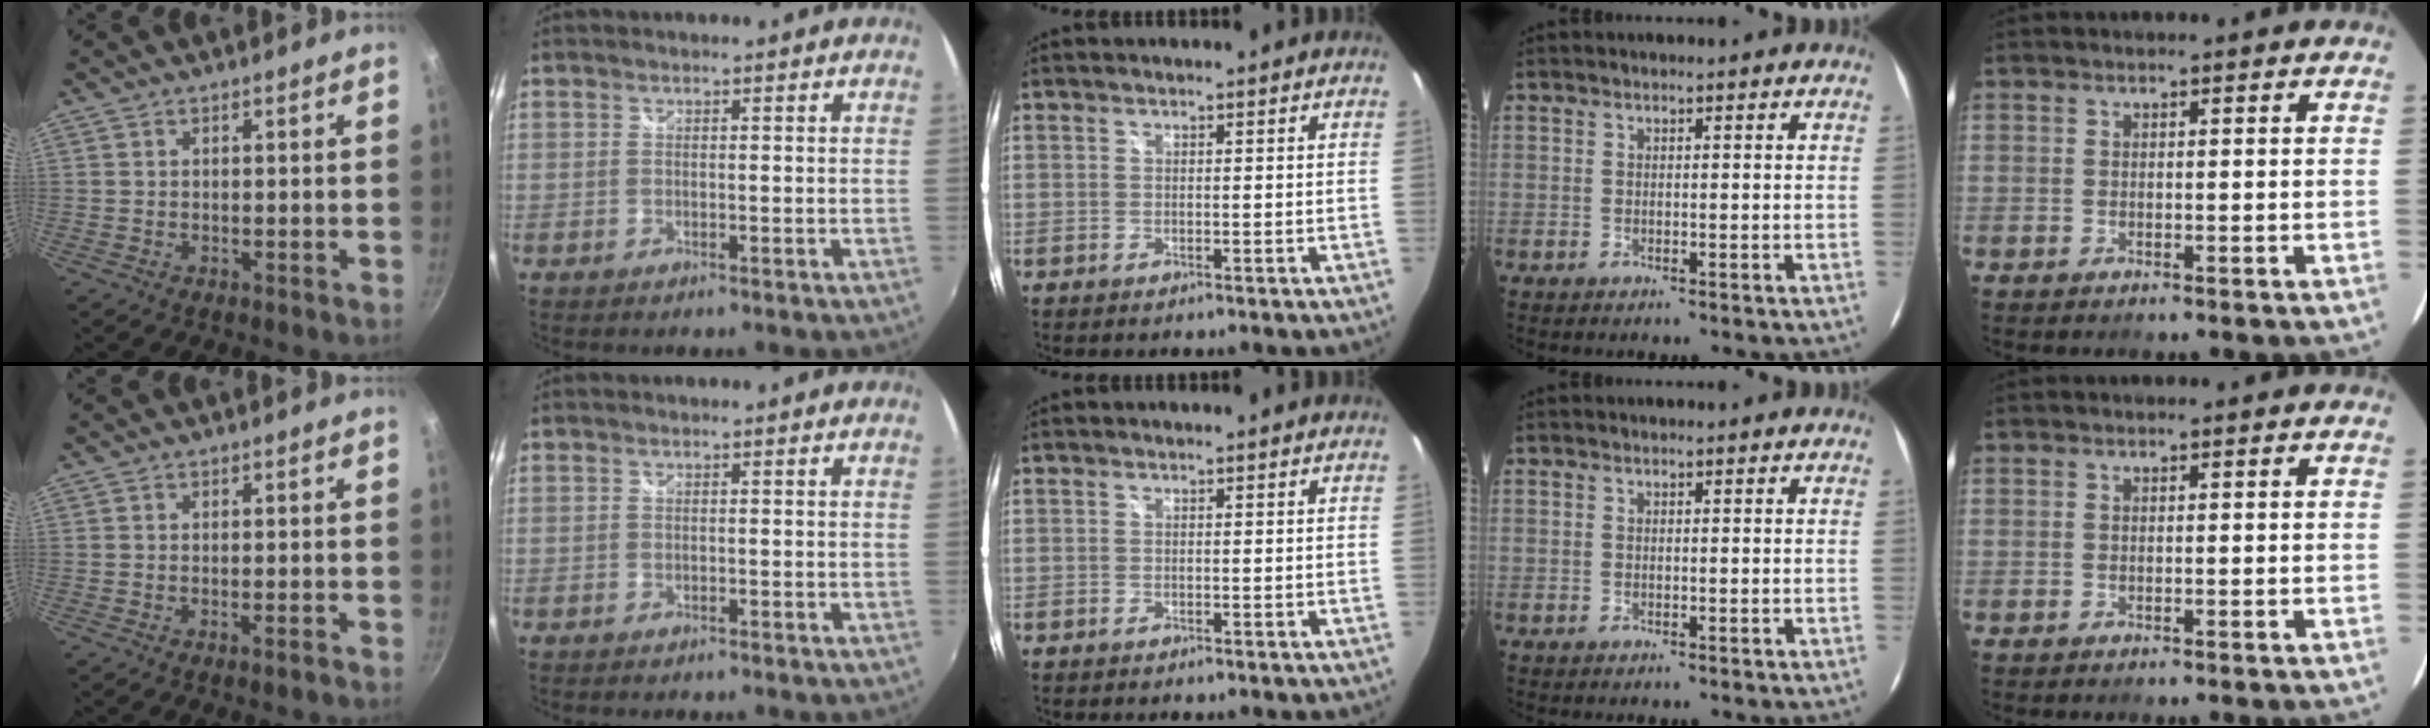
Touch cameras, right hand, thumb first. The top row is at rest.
{"thumb": {"total": 1.3, "force": [-1.0, -0.1, 0.8], "torque": [-0.020, 0.007, -0.015]}, "index": {"total": 0.6, "force": [-0.5, 0.2, 0.2], "torque": [-0.005, -0.003, -0.011]}}